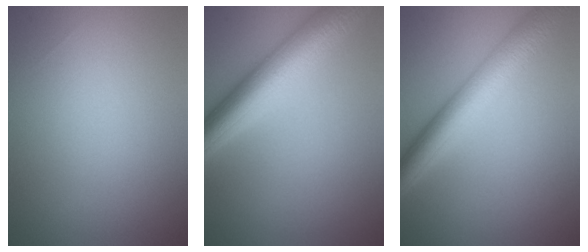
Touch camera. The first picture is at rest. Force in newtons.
{"total": 7.8, "press": 7.8, "slide": 0.2}
{"total": 6.4, "press": 6.4, "slide": 0.2}